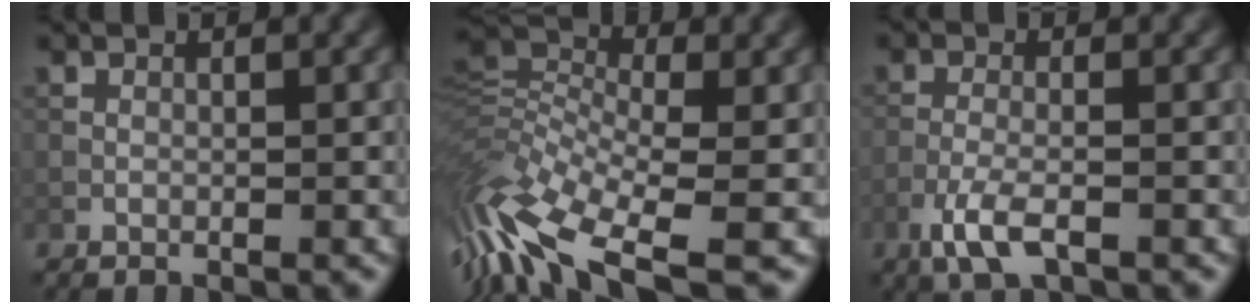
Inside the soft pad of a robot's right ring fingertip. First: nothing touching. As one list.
[{"total": 12.1, "force": [-5.9, 5.3, 9.2], "torque": [-0.200, -0.003, -0.120]}, {"total": 3.5, "force": [-1.9, 1.0, 2.7], "torque": [-0.064, 0.001, -0.044]}]